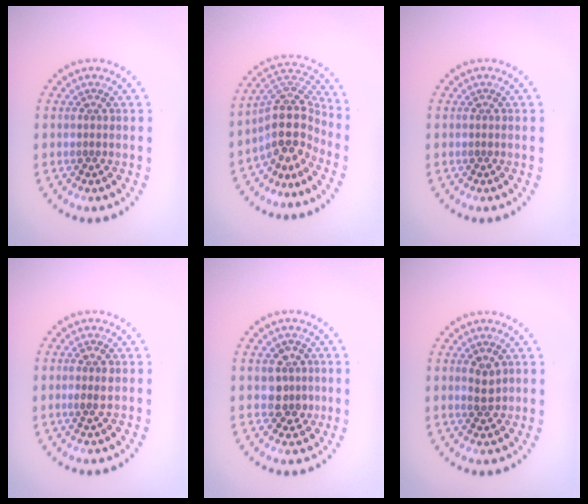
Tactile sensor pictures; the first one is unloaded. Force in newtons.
{"total": 4.9, "press": 3.7, "slide": 3.2}
{"total": 0.0}
{"total": 1.3, "press": 1.2, "slide": 0.5}
{"total": 2.5, "press": 2.3, "slide": 0.9}
{"total": 1.9, "press": 1.8, "slide": 0.4}